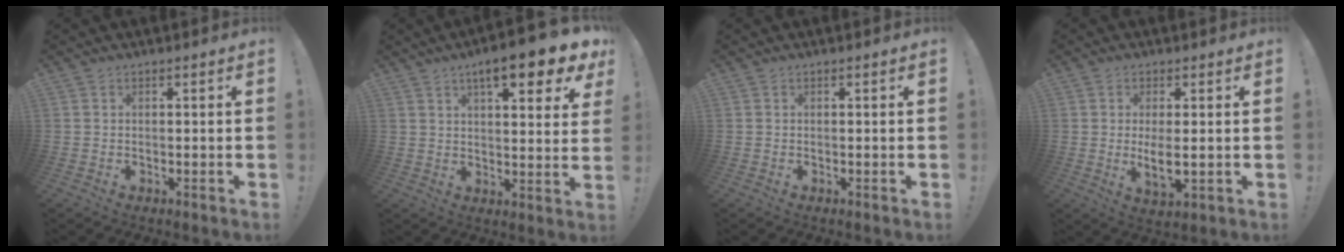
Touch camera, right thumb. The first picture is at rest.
{"total": 11.9, "force": [6.8, 2.7, 9.4], "torque": [-0.127, -0.039, 0.103]}
{"total": 0.0}
{"total": 6.2, "force": [0.3, 2.1, 5.9], "torque": [-0.100, -0.022, 0.004]}